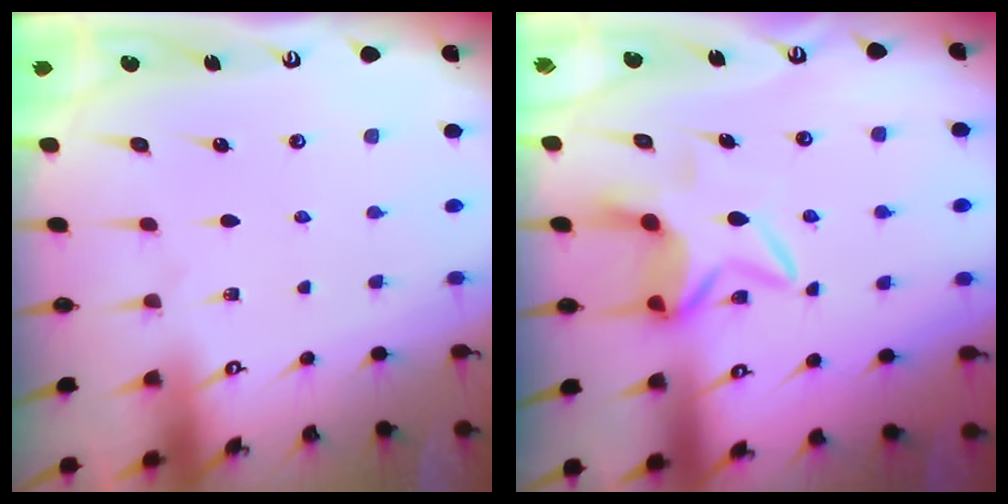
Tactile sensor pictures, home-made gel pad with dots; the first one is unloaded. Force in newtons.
{"total": 6.6, "press": 6.4, "slide": 1.5}